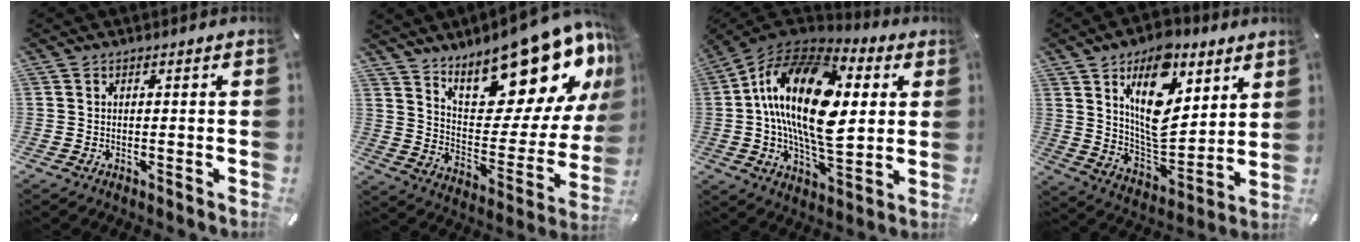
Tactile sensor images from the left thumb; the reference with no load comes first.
{"total": 22.3, "force": [17.7, 8.2, 10.8], "torque": [-0.122, -0.142, 0.292]}
{"total": 25.5, "force": [3.6, 13.4, 21.4], "torque": [-0.416, -0.004, 0.052]}
{"total": 18.5, "force": [9.4, 9.9, 12.4], "torque": [-0.212, -0.048, 0.163]}